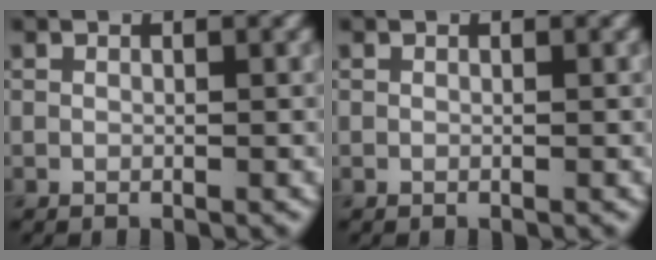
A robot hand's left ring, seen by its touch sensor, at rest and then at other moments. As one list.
[{"total": 0.0}]